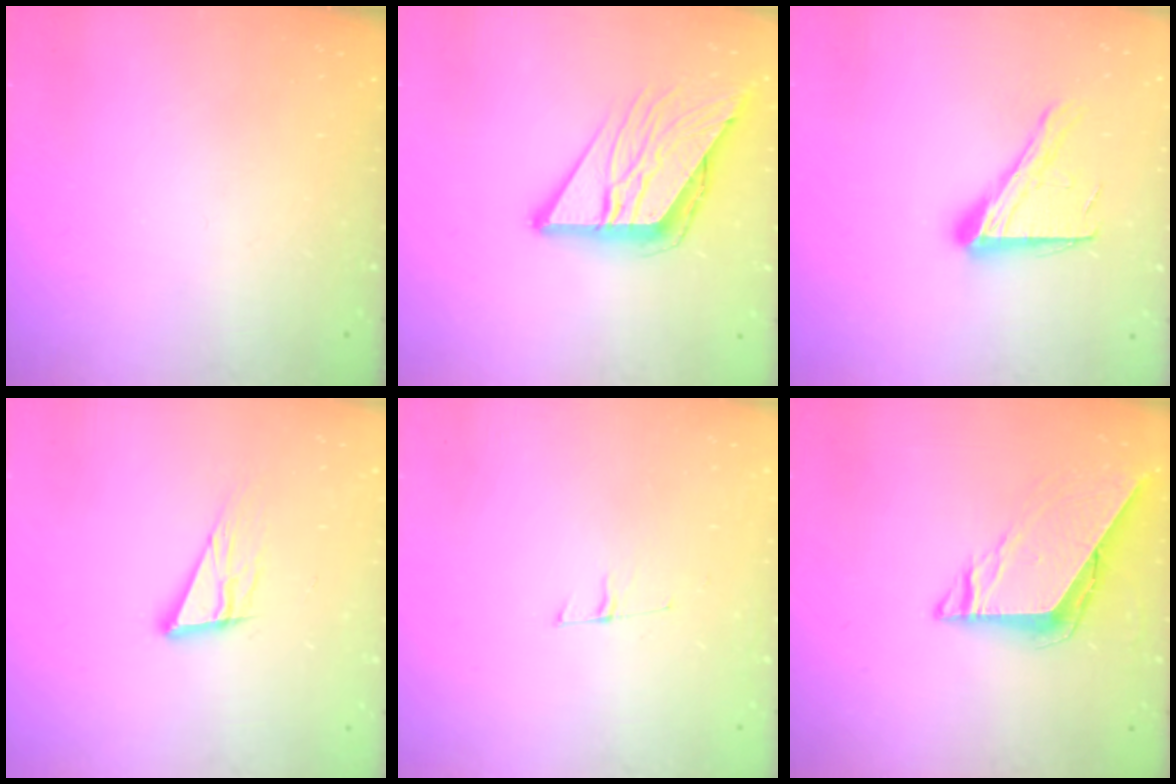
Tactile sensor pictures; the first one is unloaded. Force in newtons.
{"total": 12.8, "press": 12.7, "slide": 1.5}
{"total": 13.9, "press": 13.9, "slide": 1.2}
{"total": 12.2, "press": 11.7, "slide": 3.4}
{"total": 5.3, "press": 4.5, "slide": 2.9}
{"total": 7.4, "press": 7.4, "slide": 0.6}